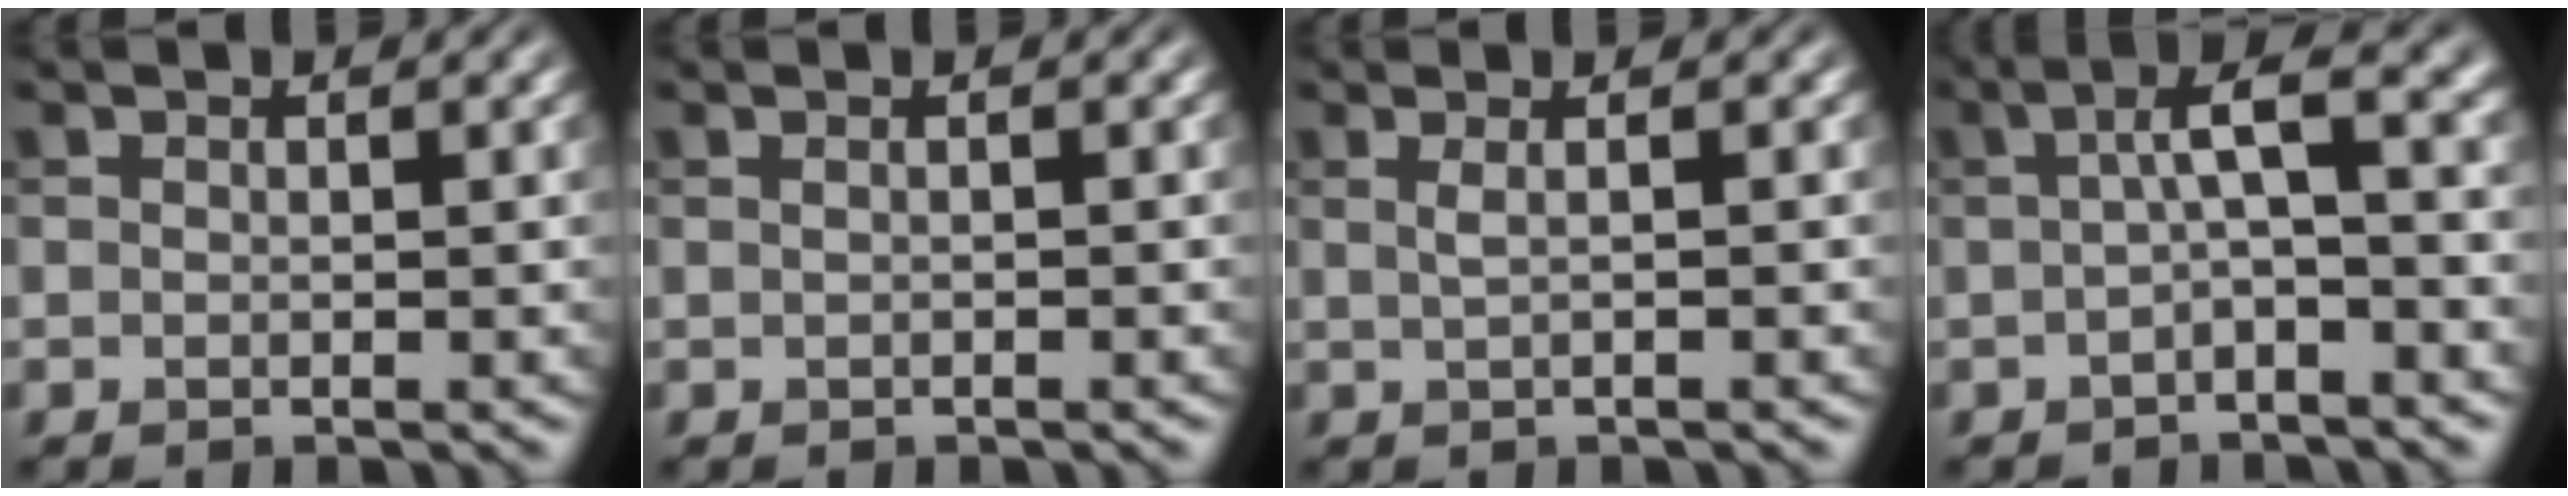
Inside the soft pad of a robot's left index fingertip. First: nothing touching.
{"total": 0.8, "force": [0.1, 0.3, 0.7], "torque": [-0.007, 0.001, -0.008]}
{"total": 1.7, "force": [0.3, 0.7, 1.5], "torque": [-0.024, 0.004, -0.010]}
{"total": 4.0, "force": [0.0, 0.8, 3.9], "torque": [-0.068, 0.017, -0.007]}